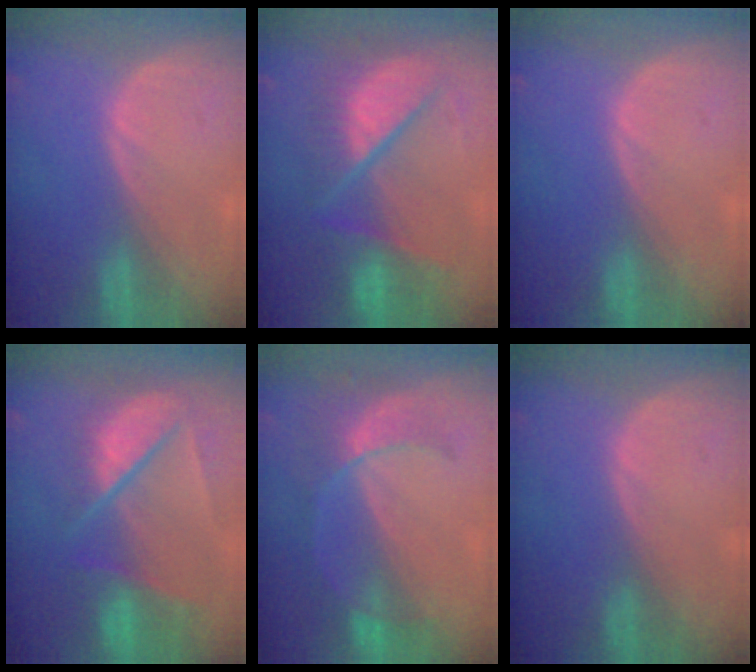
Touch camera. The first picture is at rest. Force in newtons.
{"total": 10.4, "press": 10.3, "slide": 1.2}
{"total": 0.0}
{"total": 10.3, "press": 8.6, "slide": 5.5}
{"total": 8.0, "press": 7.0, "slide": 3.8}
{"total": 0.0}